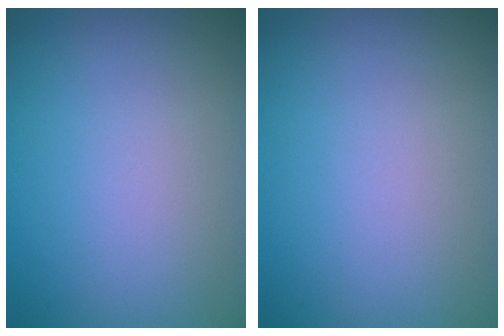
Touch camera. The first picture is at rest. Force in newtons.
{"total": 0.0}